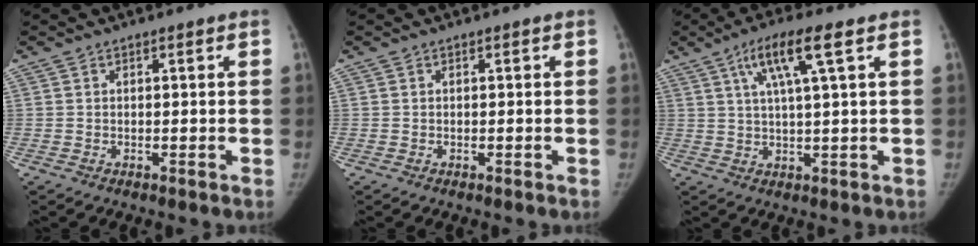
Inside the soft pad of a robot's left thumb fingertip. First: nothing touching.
{"total": 0.0}
{"total": 8.9, "force": [4.0, 0.6, 8.0], "torque": [-0.157, 0.000, 0.071]}